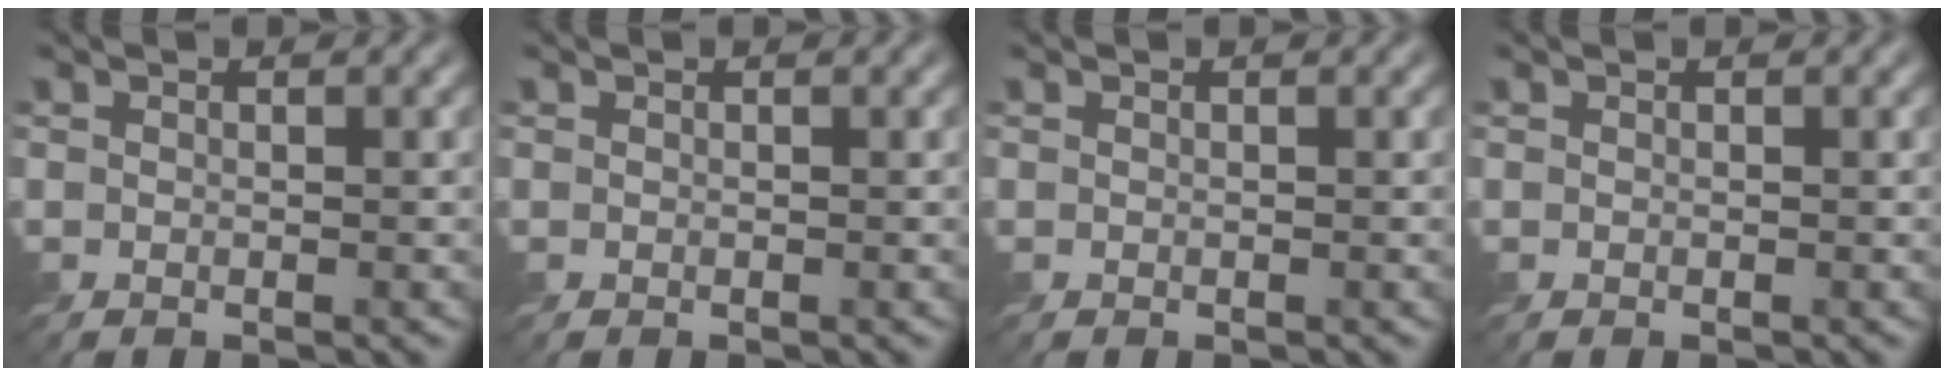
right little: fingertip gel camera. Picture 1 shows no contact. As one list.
[{"total": 0.0}, {"total": 0.0}, {"total": 0.0}]